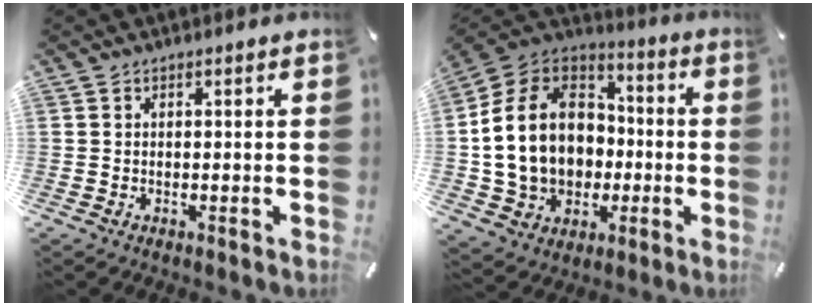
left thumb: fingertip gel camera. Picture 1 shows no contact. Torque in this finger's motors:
{"motor_torque": [2.46, 2.47, 2.21, 0.38, 0.25]}